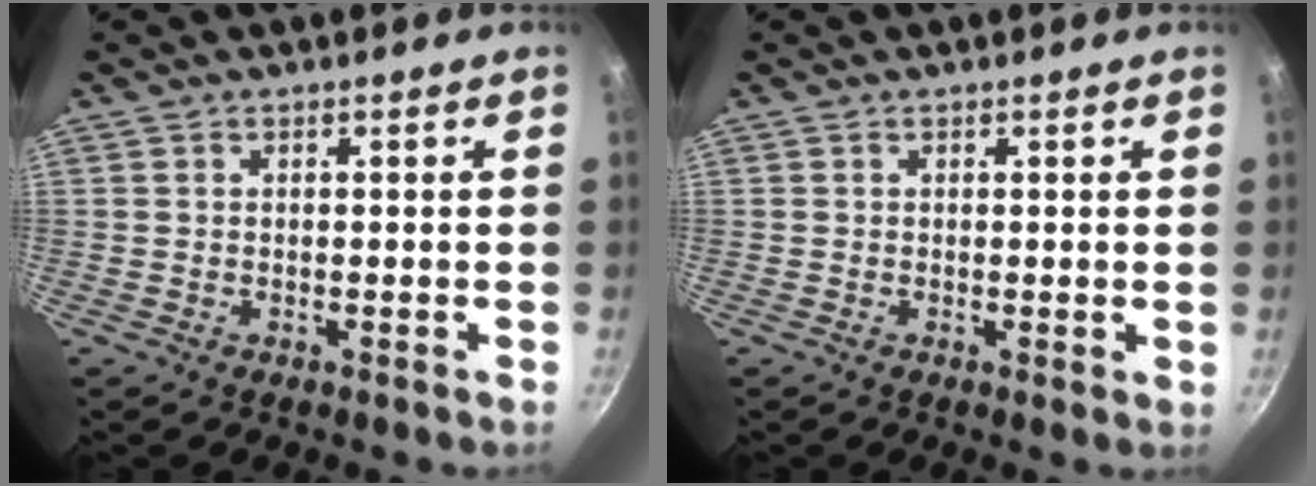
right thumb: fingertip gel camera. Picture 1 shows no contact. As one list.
[{"total": 0.6, "force": [0.2, 0.2, 0.5], "torque": [-0.006, -0.003, 0.001]}]